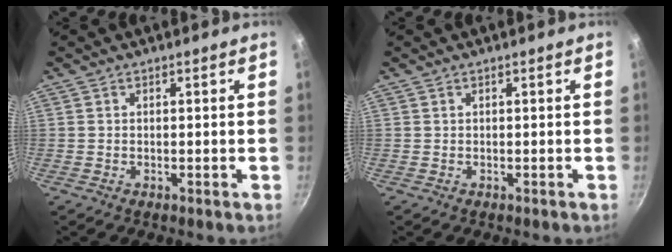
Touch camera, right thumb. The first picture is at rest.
{"total": 0.0}